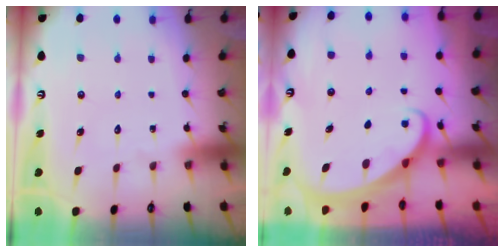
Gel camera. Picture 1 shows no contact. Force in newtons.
{"total": 1.7, "press": 1.7, "slide": 0.2}